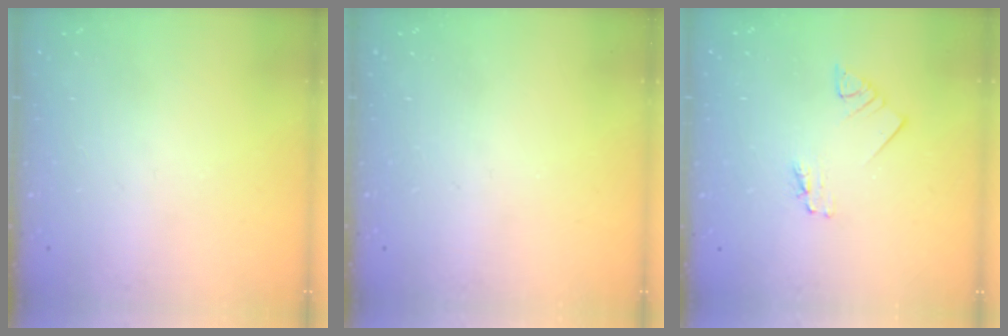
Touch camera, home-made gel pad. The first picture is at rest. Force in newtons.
{"total": 0.0}
{"total": 2.4, "press": 2.4, "slide": 0.1}